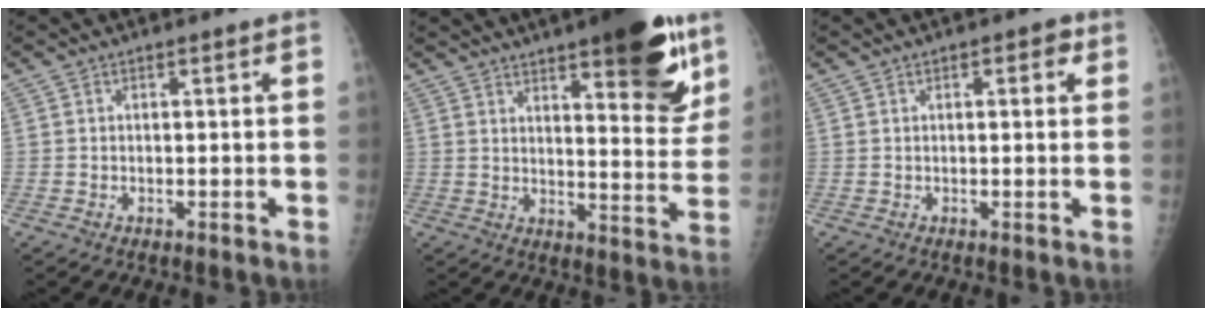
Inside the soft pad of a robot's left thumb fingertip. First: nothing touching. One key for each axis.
{"total": 18.1, "fx": 10.6, "fy": 5.3, "fz": 13.7, "tx": -0.149, "ty": -0.058, "tz": 0.148}
{"total": 2.5, "fx": 1.0, "fy": 1.1, "fz": 2.0, "tx": -0.016, "ty": 0.001, "tz": 0.008}